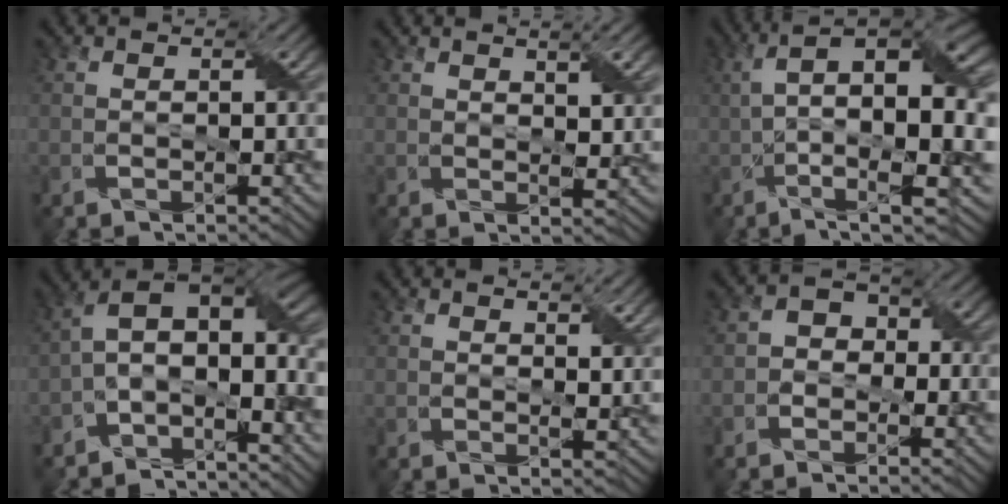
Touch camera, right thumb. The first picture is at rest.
{"total": 4.2, "force": [2.3, 1.2, 3.3], "torque": [-0.063, -0.001, 0.041]}
{"total": 13.5, "force": [0.9, 4.1, 12.8], "torque": [-0.231, -0.003, 0.024]}
{"total": 11.9, "force": [-3.2, 6.6, 9.4], "torque": [-0.170, 0.002, -0.055]}
{"total": 2.3, "force": [1.7, 0.7, 1.4], "torque": [-0.028, -0.005, 0.033]}
{"total": 2.9, "force": [-1.1, 2.5, 1.0], "torque": [-0.011, 0.009, -0.030]}